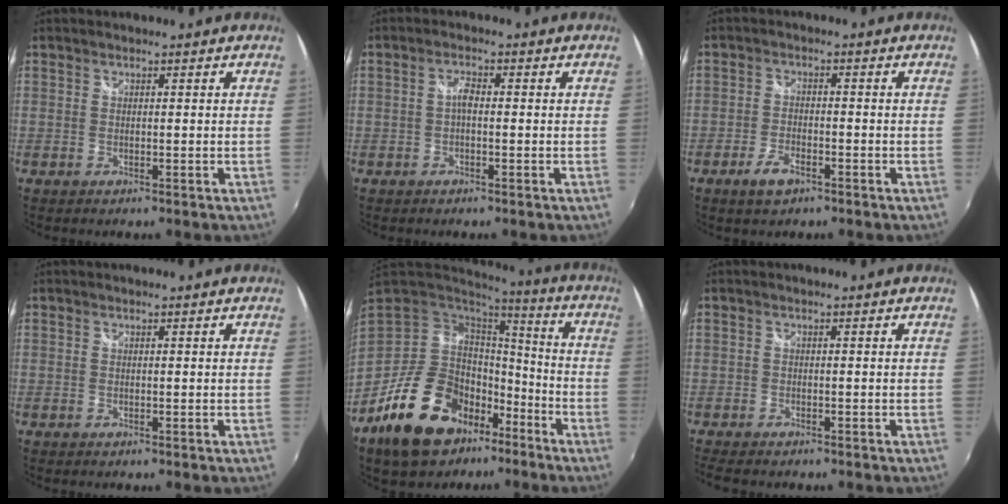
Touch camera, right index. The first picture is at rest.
{"total": 1.9, "force": [-0.4, 0.8, 1.7], "torque": [-0.033, 0.006, -0.009]}
{"total": 4.6, "force": [-3.0, 2.2, 2.8], "torque": [-0.069, -0.005, -0.055]}
{"total": 0.0}
{"total": 20.7, "force": [-11.3, 12.8, 11.8], "torque": [-0.240, 0.000, -0.177]}
{"total": 4.3, "force": [-3.7, 1.3, 1.9], "torque": [-0.052, -0.023, -0.066]}